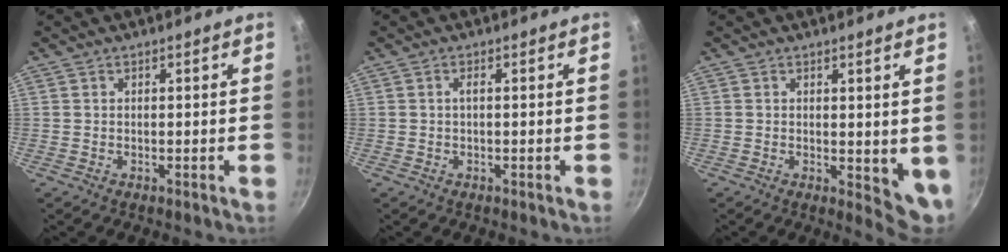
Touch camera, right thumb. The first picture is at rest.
{"total": 1.0, "force": [-0.1, 0.3, 0.9], "torque": [-0.022, 0.004, 0.000]}
{"total": 5.8, "force": [1.0, 2.9, 4.9], "torque": [-0.057, -0.018, 0.016]}